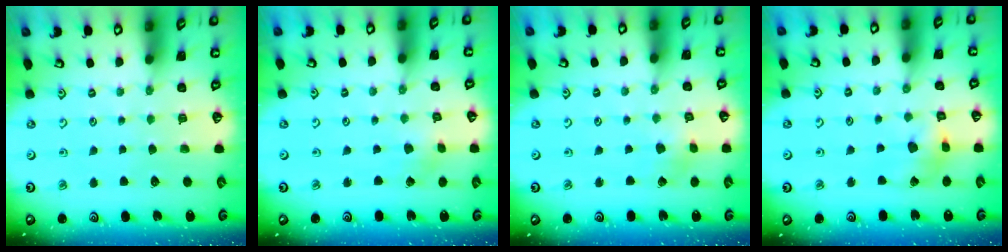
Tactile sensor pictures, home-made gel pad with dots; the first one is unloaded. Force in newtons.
{"total": 1.3, "press": 1.3, "slide": 0.2}
{"total": 2.5, "press": 2.5, "slide": 0.3}
{"total": 8.9, "press": 8.9, "slide": 1.1}